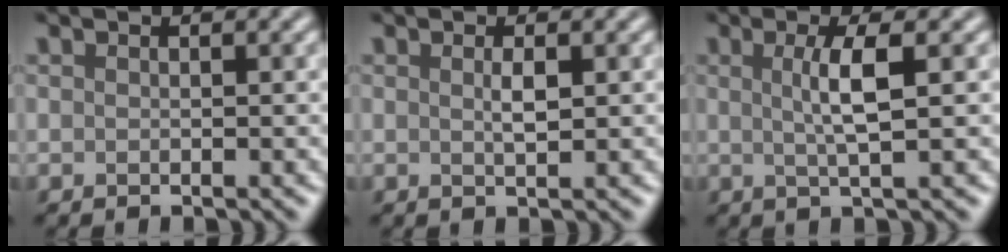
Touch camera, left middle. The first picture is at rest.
{"total": 1.2, "force": [0.3, 0.2, 1.1], "torque": [-0.022, 0.001, 0.005]}
{"total": 3.4, "force": [0.5, 0.7, 3.2], "torque": [-0.056, 0.001, 0.006]}